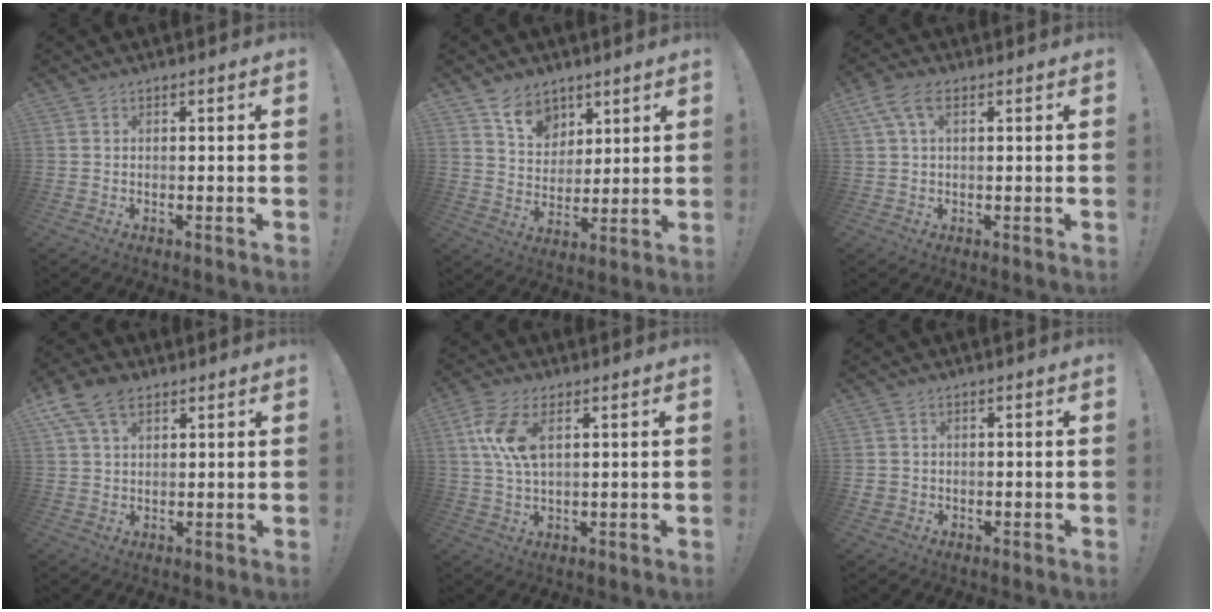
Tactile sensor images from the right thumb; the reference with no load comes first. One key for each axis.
{"total": 9.7, "fx": 6.3, "fy": 6.8, "fz": 2.8, "tx": -0.049, "ty": -0.042, "tz": 0.126}
{"total": 6.3, "fx": 2.4, "fy": 3.3, "fz": 4.8, "tx": -0.093, "ty": 0.008, "tz": 0.048}
{"total": 9.2, "fx": 4.8, "fy": 5.6, "fz": 5.5, "tx": -0.097, "ty": -0.004, "tz": 0.095}
{"total": 9.9, "fx": 3.1, "fy": 4.8, "fz": 8.1, "tx": -0.168, "ty": -0.004, "tz": 0.057}
{"total": 1.9, "fx": 0.1, "fy": 1.8, "fz": 0.6, "tx": -0.010, "ty": 0.003, "tz": 0.003}